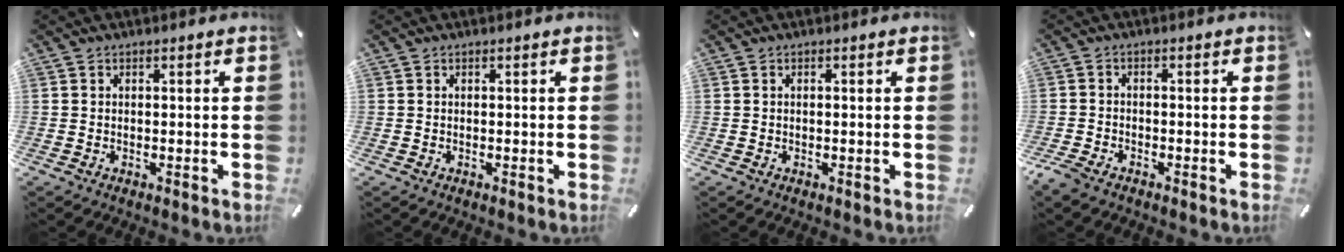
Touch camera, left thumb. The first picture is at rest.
{"total": 0.0}
{"total": 0.0}
{"total": 3.1, "force": [-2.5, 1.3, 1.2], "torque": [-0.040, 0.006, -0.053]}